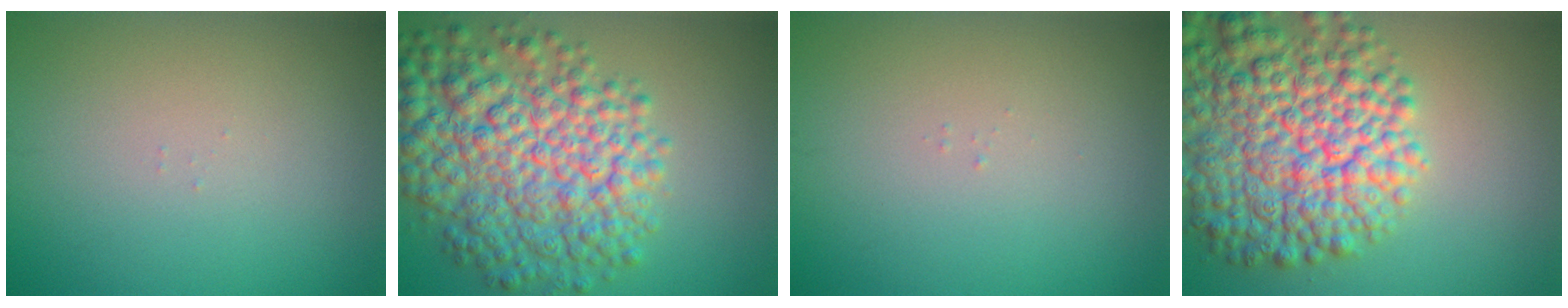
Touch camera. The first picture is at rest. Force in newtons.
{"total": 10.0, "press": 10.0, "slide": 0.2}
{"total": 0.0}
{"total": 11.6, "press": 11.6, "slide": 0.6}